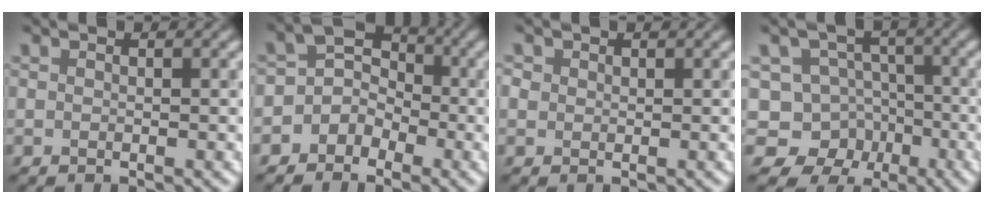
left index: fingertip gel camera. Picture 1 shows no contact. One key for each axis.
{"total": 3.2, "fx": -1.7, "fy": 2.6, "fz": 1.0, "tx": 0.014, "ty": 0.007, "tz": -0.044}
{"total": 0.6, "fx": 0.1, "fy": 0.6, "fz": 0.0, "tx": 0.002, "ty": -0.001, "tz": -0.001}
{"total": 7.7, "fx": -3.7, "fy": 6.6, "fz": 1.6, "tx": -0.004, "ty": 0.005, "tz": -0.079}